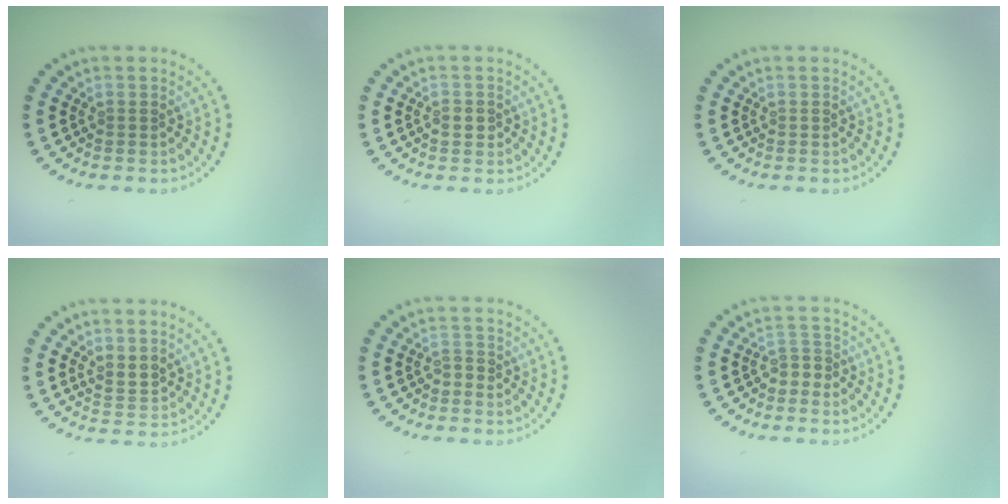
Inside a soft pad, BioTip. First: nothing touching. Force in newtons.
{"total": 1.3, "press": 1.3, "slide": 0.1}
{"total": 0.0}
{"total": 1.6, "press": 1.3, "slide": 0.9}
{"total": 1.0, "press": 0.8, "slide": 0.5}
{"total": 1.7, "press": 1.3, "slide": 1.1}